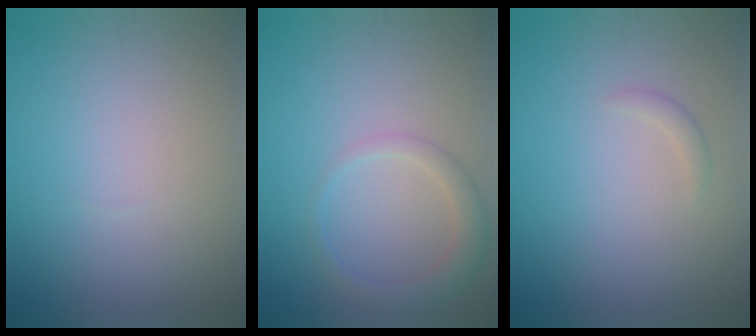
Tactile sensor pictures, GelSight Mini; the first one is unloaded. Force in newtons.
{"total": 2.3, "press": 2.3, "slide": 0.2}
{"total": 0.8, "press": 0.8, "slide": 0.1}